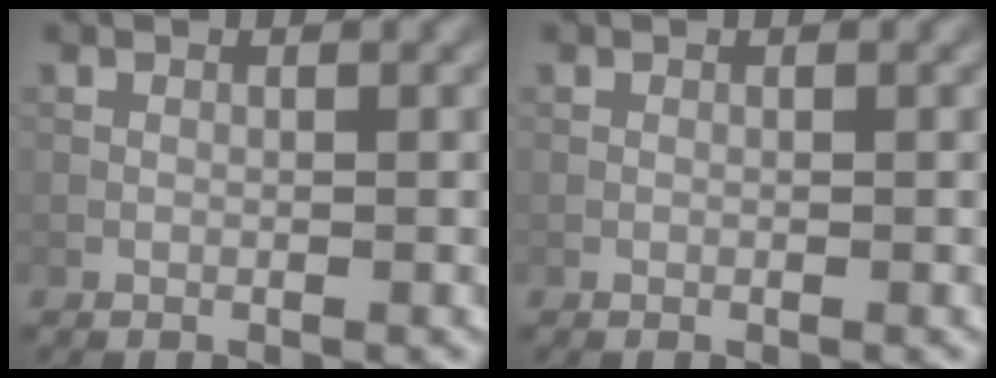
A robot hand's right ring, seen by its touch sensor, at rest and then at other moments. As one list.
[{"total": 0.0}]